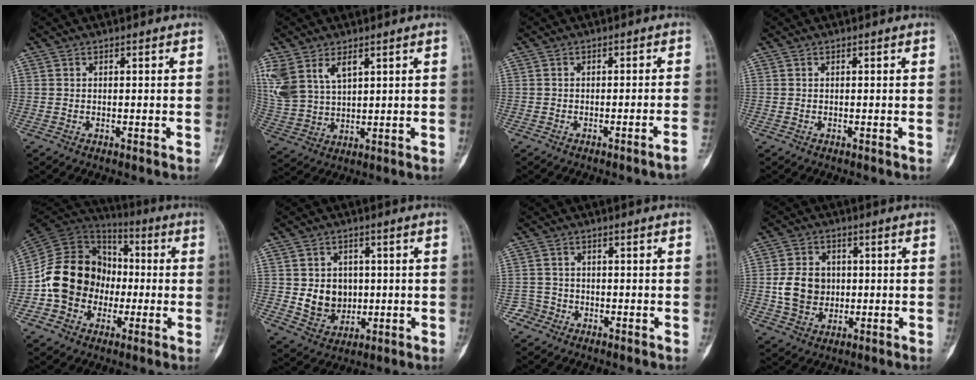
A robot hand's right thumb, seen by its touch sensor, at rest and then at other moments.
{"total": 12.4, "force": [6.1, 7.6, 7.8], "torque": [-0.174, -0.009, 0.136]}
{"total": 2.6, "force": [-1.8, -0.6, 1.8], "torque": [-0.039, 0.015, -0.021]}
{"total": 0.0}
{"total": 17.1, "force": [-2.8, 14.6, 8.5], "torque": [-0.120, 0.047, -0.053]}
{"total": 8.1, "force": [0.1, 7.0, 4.1], "torque": [-0.029, 0.000, 0.015]}
{"total": 2.3, "force": [-1.3, 1.8, -0.5], "torque": [0.020, 0.009, -0.031]}
{"total": 9.6, "force": [-0.1, 7.9, 5.4], "torque": [-0.076, 0.004, 0.001]}